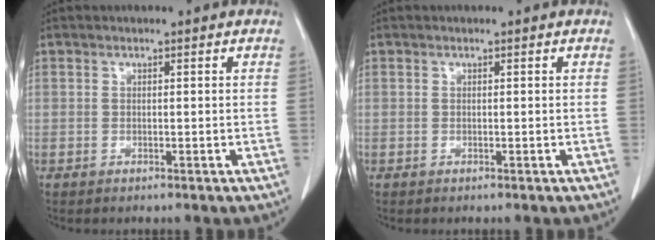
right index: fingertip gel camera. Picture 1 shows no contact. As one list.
[{"total": 0.0}]